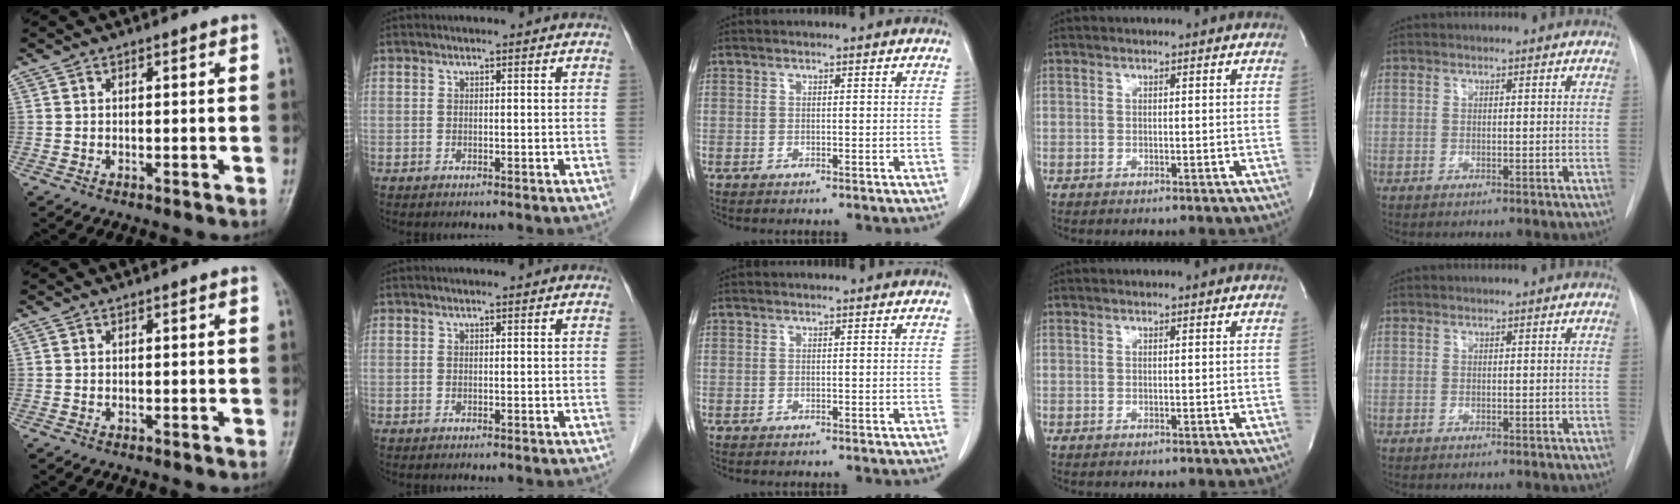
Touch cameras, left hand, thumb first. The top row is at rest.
{}